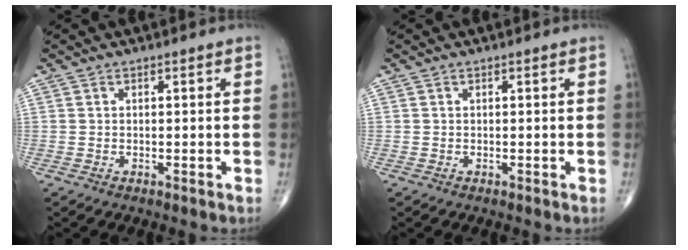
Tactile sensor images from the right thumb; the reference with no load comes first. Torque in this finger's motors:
{"motor_torque": [-0.24, 0.24, -0.08, -0.03, 0.00]}